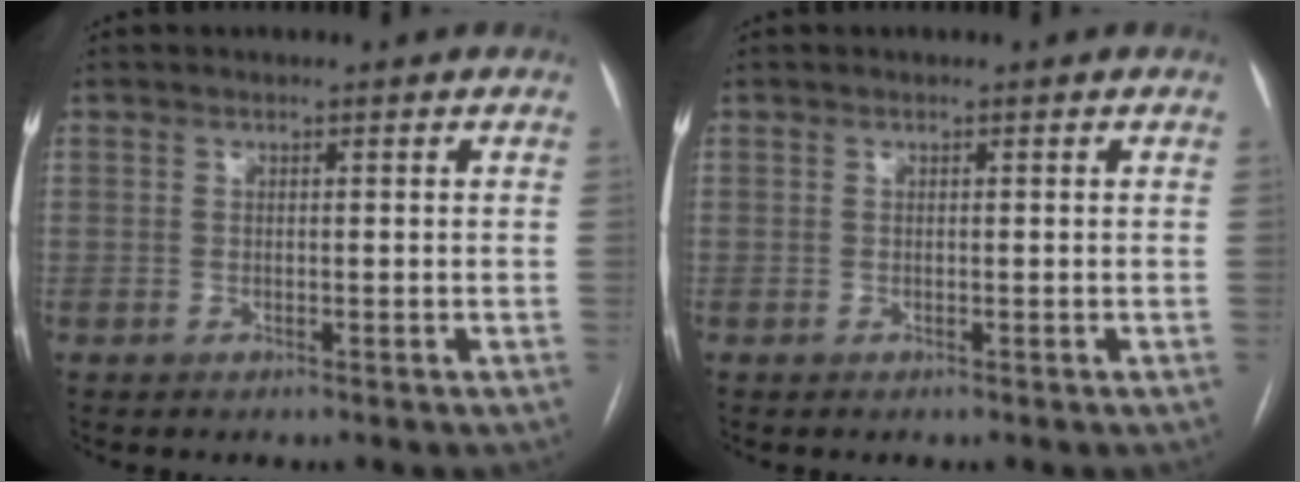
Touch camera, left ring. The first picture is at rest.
{"total": 0.0}